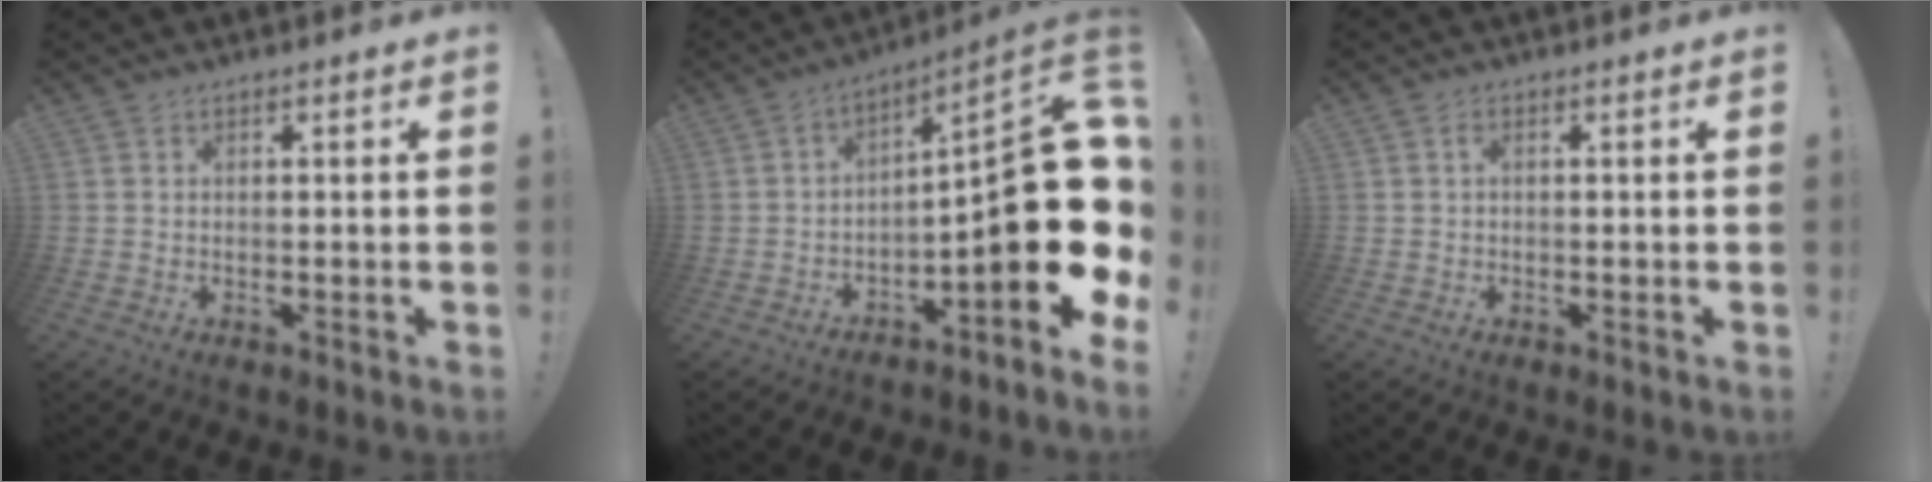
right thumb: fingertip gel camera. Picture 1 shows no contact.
{"total": 20.1, "force": [-3.3, 4.4, 19.4], "torque": [-0.282, 0.005, -0.051]}
{"total": 0.9, "force": [0.0, 0.4, 0.9], "torque": [-0.014, 0.002, -0.003]}